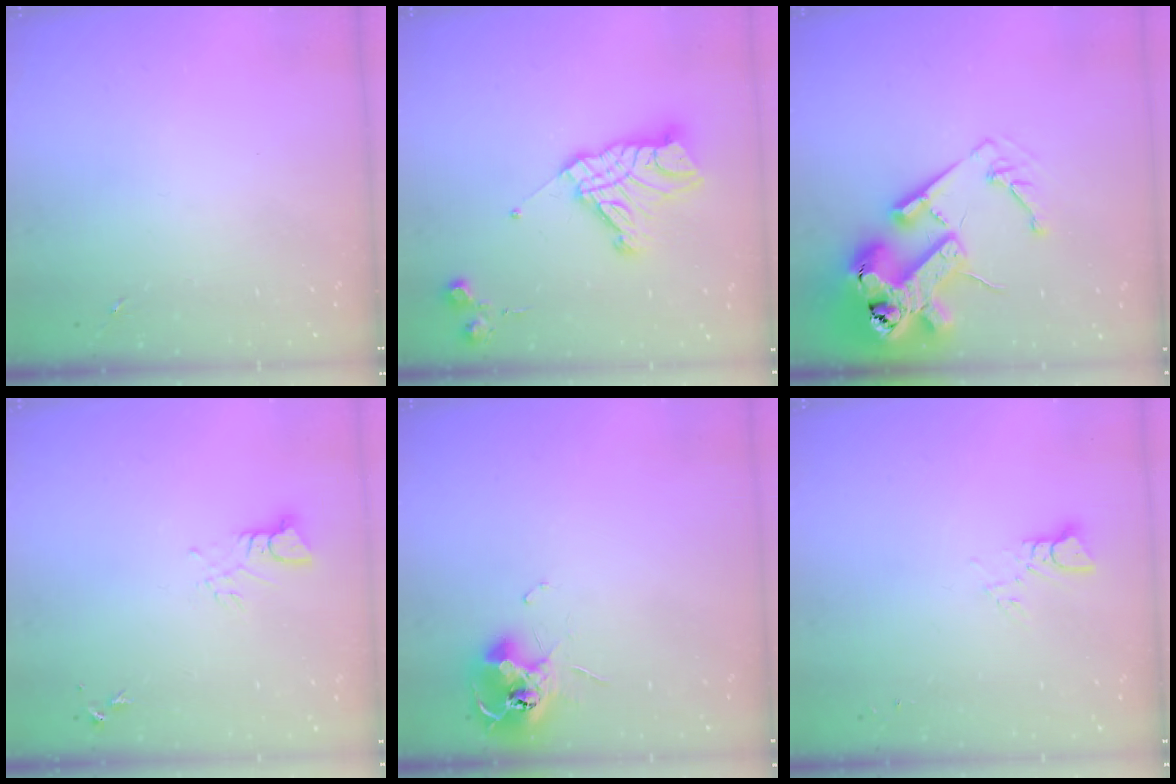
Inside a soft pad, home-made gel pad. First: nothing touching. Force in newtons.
{"total": 15.8, "press": 15.8, "slide": 1.3}
{"total": 24.1, "press": 23.9, "slide": 3.2}
{"total": 3.5, "press": 3.5, "slide": 0.2}
{"total": 12.0, "press": 11.9, "slide": 1.2}
{"total": 2.9, "press": 2.9, "slide": 0.2}